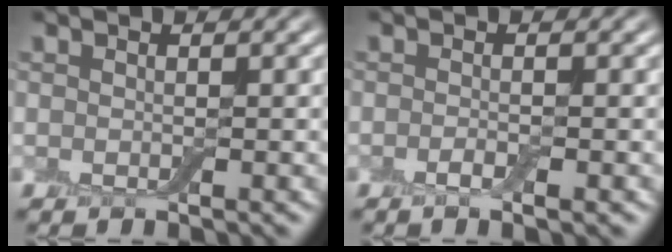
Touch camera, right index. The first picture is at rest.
{"total": 1.4, "force": [-0.7, 0.2, 1.2], "torque": [-0.021, -0.003, -0.013]}